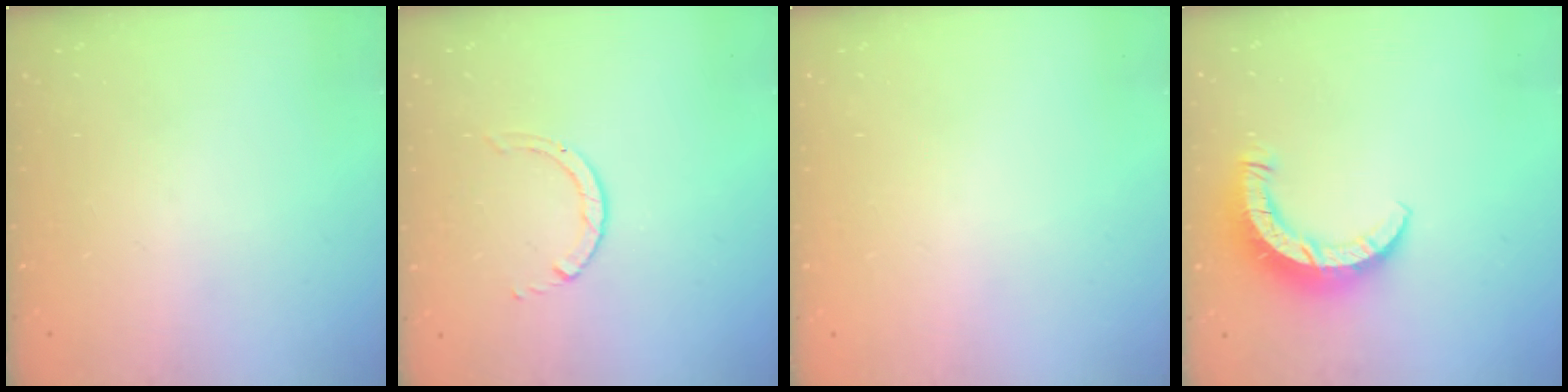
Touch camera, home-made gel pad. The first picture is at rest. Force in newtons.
{"total": 1.4, "press": 1.4, "slide": 0.1}
{"total": 2.5, "press": 2.5, "slide": 0.2}
{"total": 9.0, "press": 8.9, "slide": 1.0}